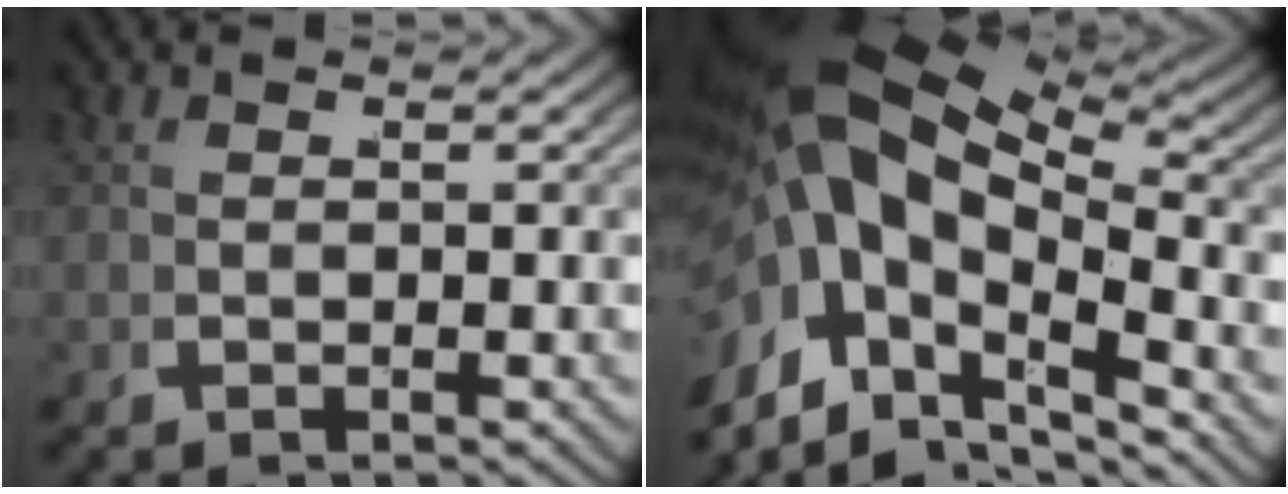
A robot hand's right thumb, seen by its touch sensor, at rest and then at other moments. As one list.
[{"total": 13.2, "force": [-1.0, 8.5, 10.1], "torque": [-0.206, -0.024, -0.012]}]